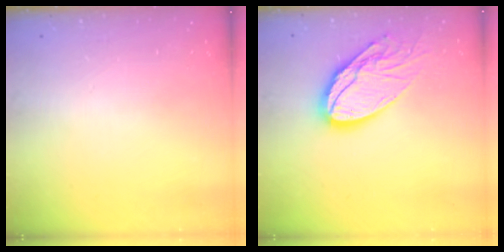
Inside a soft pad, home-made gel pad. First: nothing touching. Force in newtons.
{"total": 15.8, "press": 15.7, "slide": 1.4}